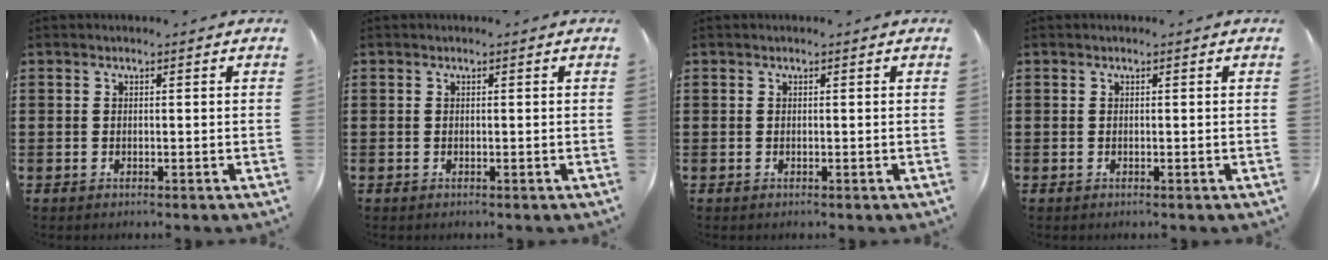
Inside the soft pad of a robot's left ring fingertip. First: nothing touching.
{"total": 0.0}
{"total": 0.0}
{"total": 0.0}